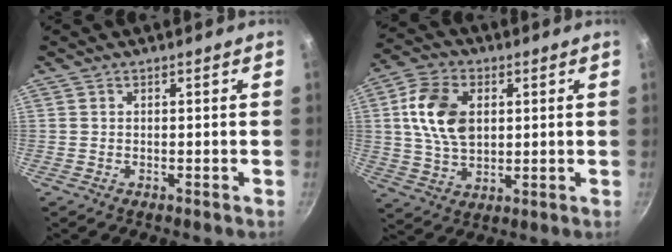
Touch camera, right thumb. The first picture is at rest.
{"total": 12.7, "force": [2.4, 8.5, 9.1], "torque": [-0.157, 0.003, 0.041]}